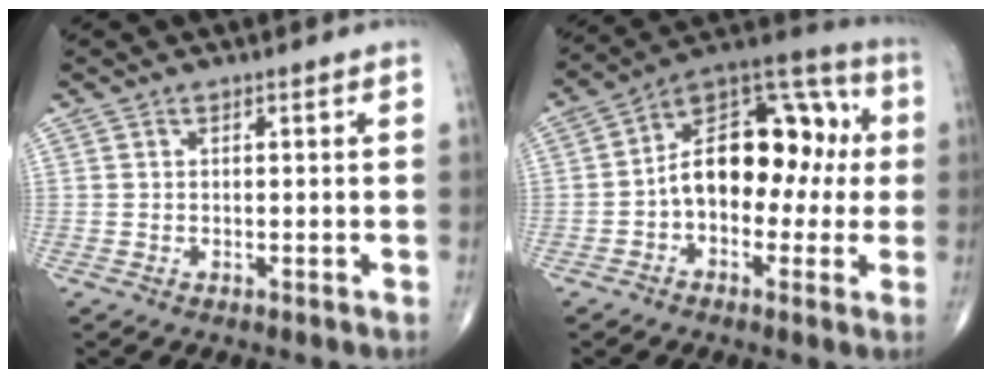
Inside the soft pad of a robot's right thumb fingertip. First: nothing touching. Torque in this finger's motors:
{"motor_torque": [1.98, 2.12, 1.93, -0.21, 0.14]}